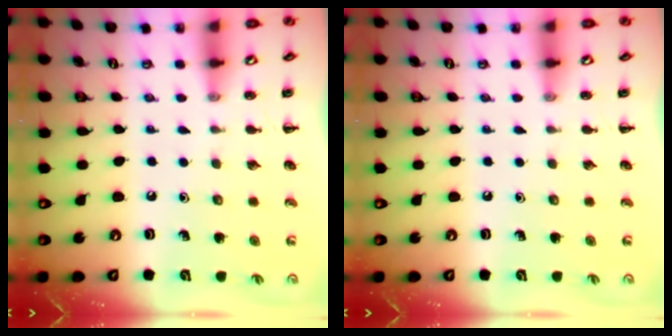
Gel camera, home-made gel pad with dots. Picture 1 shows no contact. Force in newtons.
{"total": 0.0}